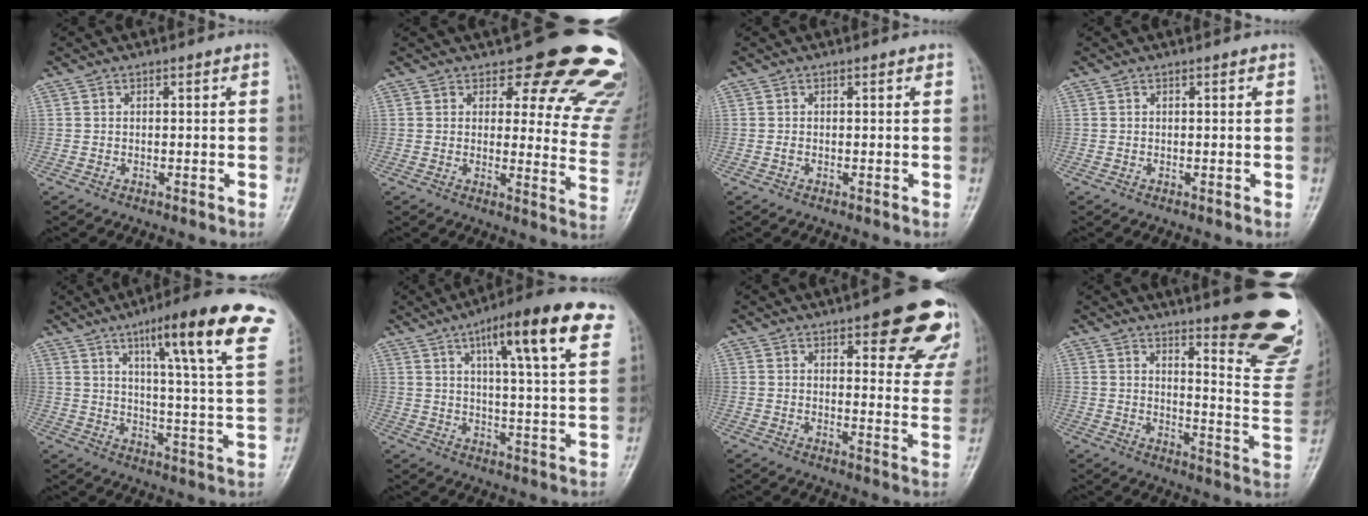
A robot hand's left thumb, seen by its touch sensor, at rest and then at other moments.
{"total": 18.9, "force": [15.0, 7.0, 9.2], "torque": [-0.048, -0.104, 0.155]}
{"total": 0.5, "force": [0.1, 0.3, 0.4], "torque": [-0.005, 0.000, -0.002]}
{"total": 0.0}
{"total": 22.4, "force": [12.1, 3.1, 18.6], "torque": [-0.240, -0.035, 0.162]}
{"total": 17.9, "force": [9.3, 3.4, 14.9], "torque": [-0.191, -0.022, 0.128]}
{"total": 16.7, "force": [9.9, 5.6, 12.2], "torque": [-0.105, -0.042, 0.111]}
{"total": 20.9, "force": [14.9, 4.3, 14.1], "torque": [-0.142, -0.121, 0.183]}